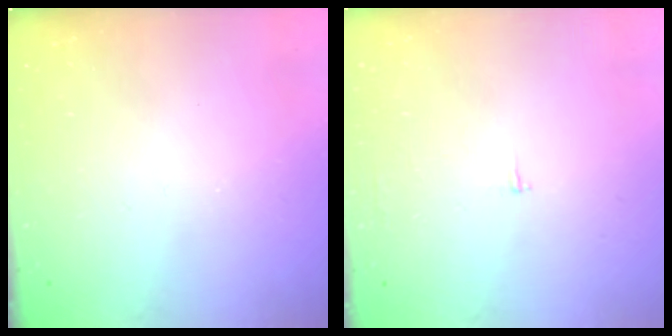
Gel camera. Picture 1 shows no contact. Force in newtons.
{"total": 2.1, "press": 2.1, "slide": 0.2}